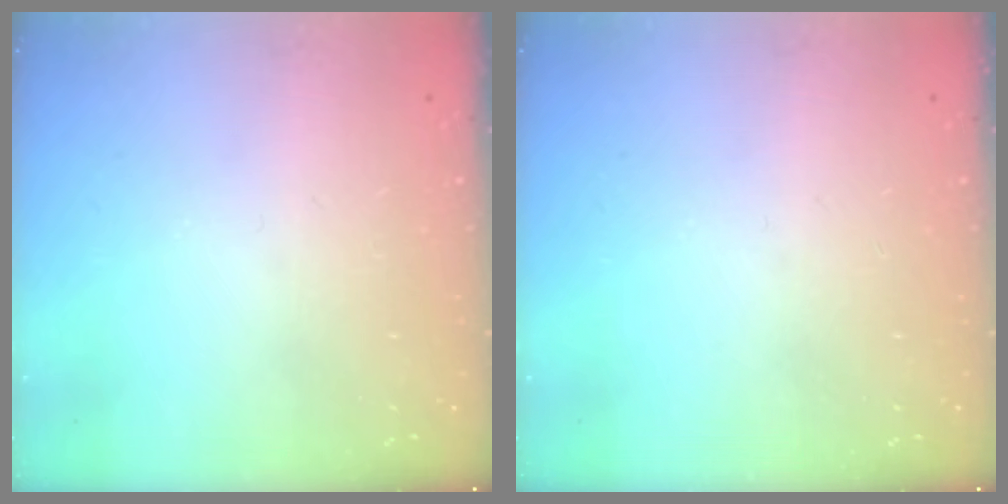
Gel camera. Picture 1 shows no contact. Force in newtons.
{"total": 0.0}